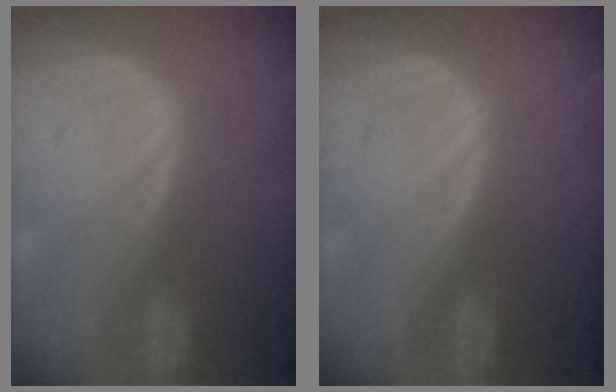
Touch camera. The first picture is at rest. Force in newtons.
{"total": 0.0}